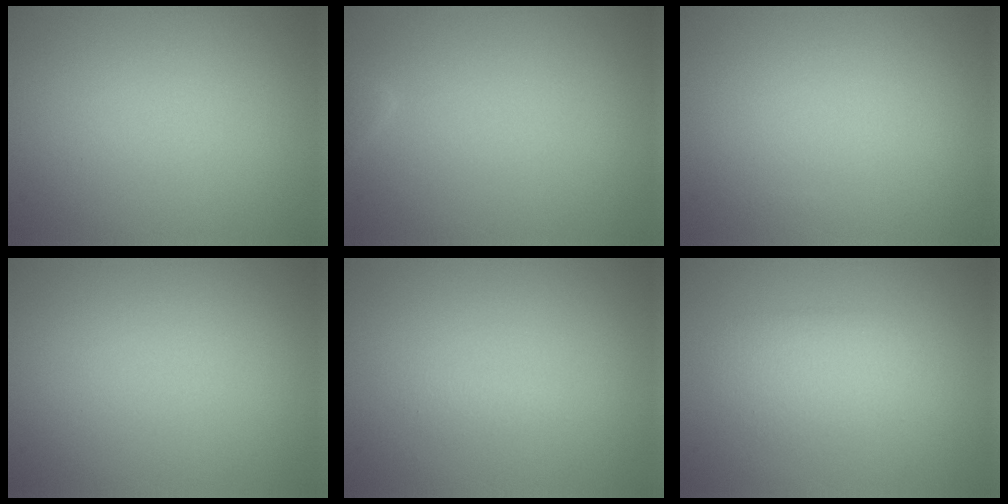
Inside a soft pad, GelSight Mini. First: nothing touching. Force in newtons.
{"total": 0.7, "press": 0.7, "slide": 0.0}
{"total": 0.0}
{"total": 0.0}
{"total": 0.7, "press": 0.7, "slide": 0.0}
{"total": 2.3, "press": 2.2, "slide": 0.1}